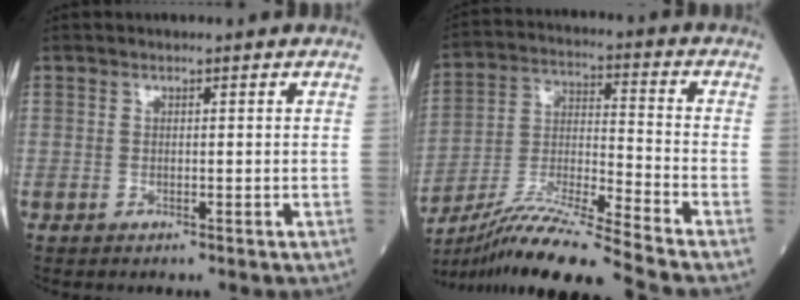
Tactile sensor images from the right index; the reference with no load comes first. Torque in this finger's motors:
{"motor_torque": [-0.13, -0.40, 0.46, 0.06]}